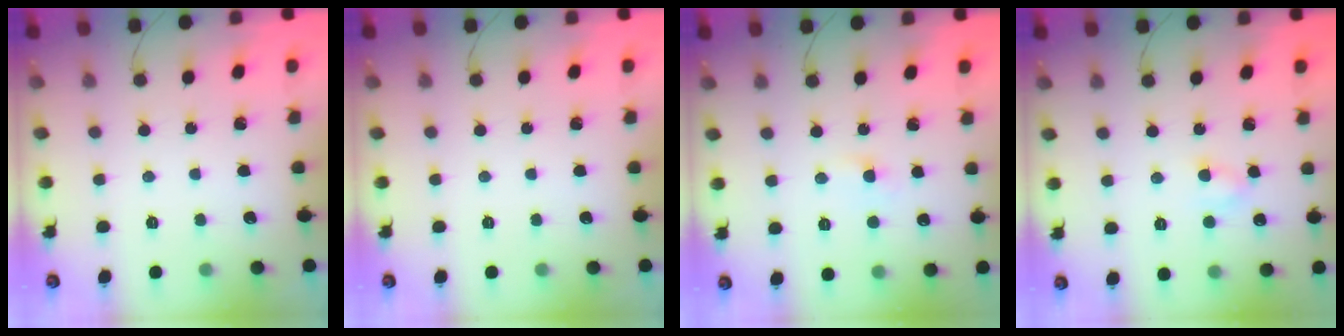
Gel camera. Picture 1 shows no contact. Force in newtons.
{"total": 0.0}
{"total": 1.8, "press": 1.6, "slide": 0.8}
{"total": 3.7, "press": 3.4, "slide": 1.4}